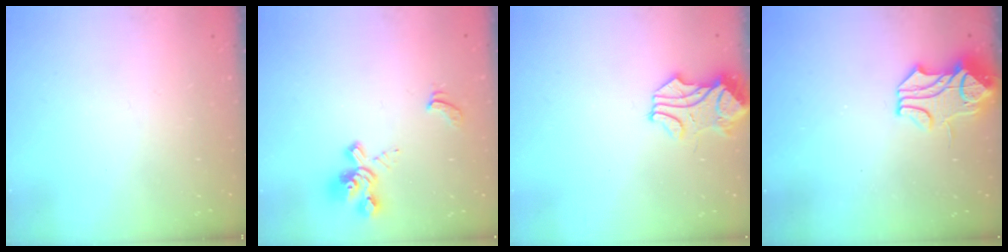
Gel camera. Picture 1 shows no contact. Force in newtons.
{"total": 2.4, "press": 1.9, "slide": 1.5}
{"total": 1.6, "press": 1.4, "slide": 0.8}
{"total": 1.6, "press": 0.8, "slide": 1.4}